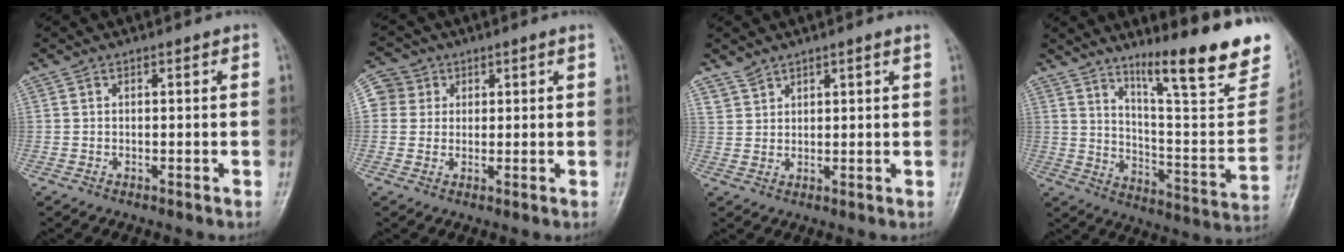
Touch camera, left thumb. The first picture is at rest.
{"total": 4.8, "force": [1.3, 4.6, 0.4], "torque": [0.025, 0.005, 0.017]}
{"total": 2.3, "force": [2.1, 0.9, 0.5], "torque": [0.002, -0.005, 0.038]}
{"total": 22.1, "force": [15.5, 3.5, 15.3], "torque": [-0.187, -0.090, 0.235]}